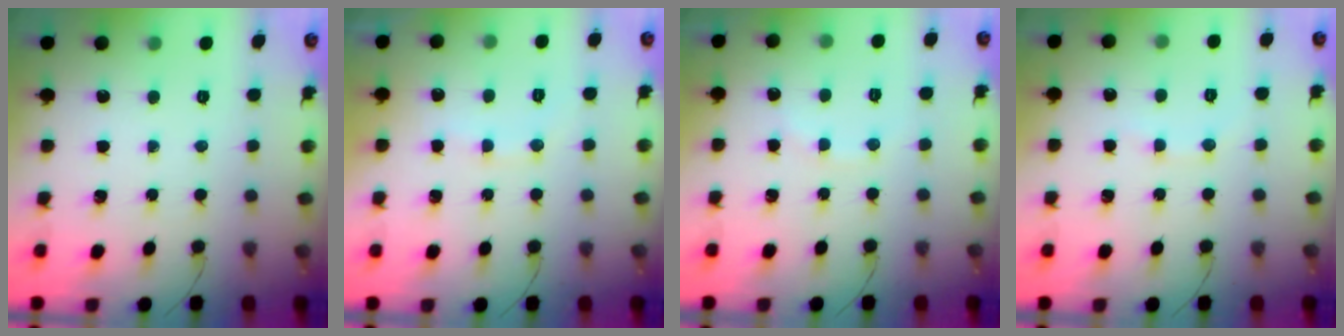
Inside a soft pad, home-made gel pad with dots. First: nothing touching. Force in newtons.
{"total": 7.3, "press": 7.2, "slide": 1.3}
{"total": 4.9, "press": 4.8, "slide": 1.0}
{"total": 3.9, "press": 3.7, "slide": 1.0}